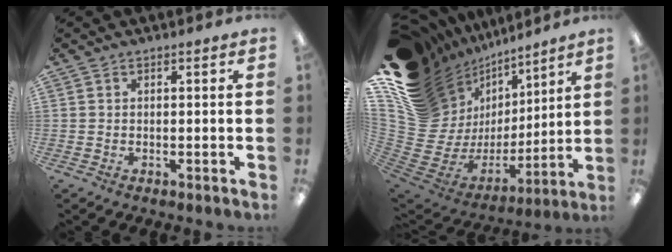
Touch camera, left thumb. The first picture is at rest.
{"total": 20.1, "force": [10.1, 15.5, 7.9], "torque": [-0.140, -0.098, 0.239]}